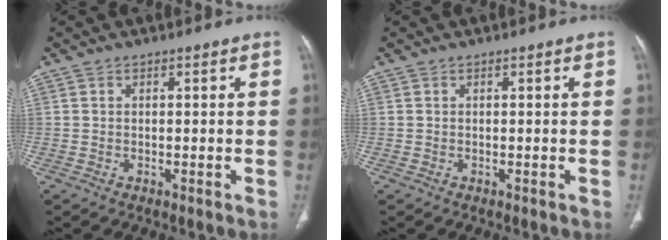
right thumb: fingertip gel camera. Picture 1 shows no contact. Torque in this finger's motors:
{"motor_torque": [0.02, 0.02, -0.03, 0.03, 0.01]}